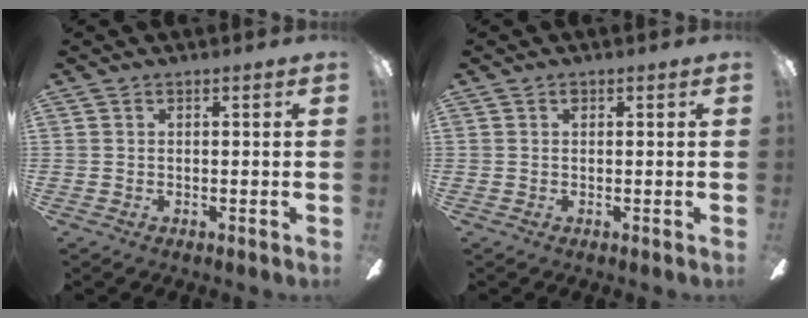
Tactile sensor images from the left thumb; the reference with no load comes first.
{"total": 0.5, "force": [0.3, 0.4, 0.3], "torque": [-0.006, 0.004, 0.004]}